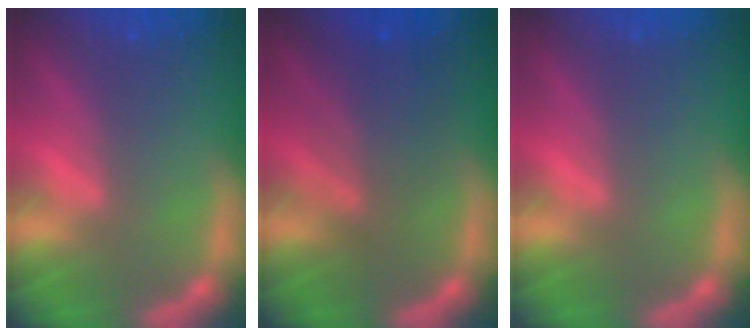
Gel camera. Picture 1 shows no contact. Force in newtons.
{"total": 5.0}
{"total": 0.0}